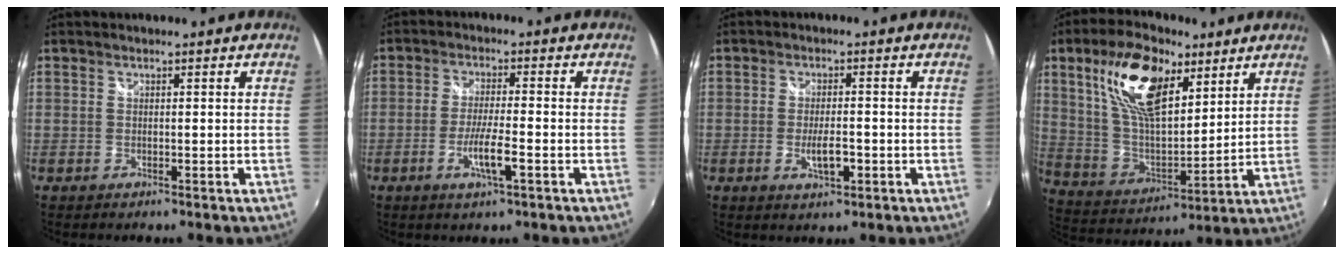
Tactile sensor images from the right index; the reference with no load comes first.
{"total": 6.0, "force": [-2.5, 0.5, 5.4], "torque": [-0.106, -0.008, -0.046]}
{"total": 4.6, "force": [-1.5, 1.5, 4.1], "torque": [-0.078, -0.007, -0.024]}
{"total": 18.9, "force": [9.3, 8.8, 13.9], "torque": [-0.268, 0.017, 0.181]}